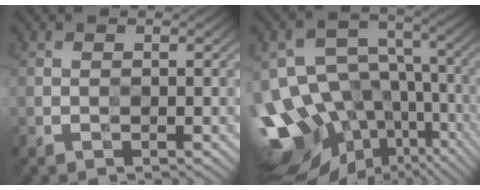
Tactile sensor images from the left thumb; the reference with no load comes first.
{"total": 16.6, "force": [-6.8, 11.9, 9.3], "torque": [-0.196, -0.012, -0.076]}